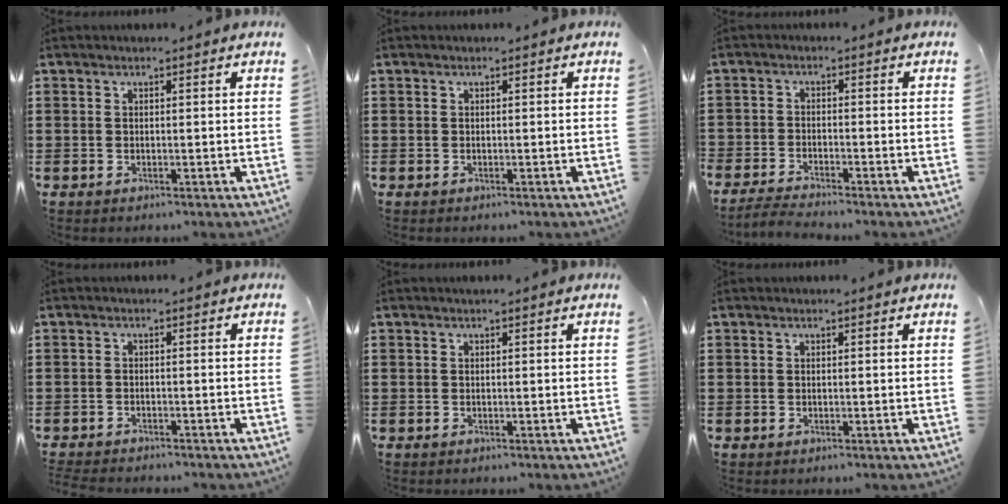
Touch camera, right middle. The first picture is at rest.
{"total": 0.0}
{"total": 2.9, "force": [-2.8, 0.0, 0.5], "torque": [-0.018, 0.001, -0.061]}
{"total": 1.6, "force": [-1.6, 0.1, 0.0], "torque": [-0.005, 0.000, -0.033]}
{"total": 0.0}
{"total": 0.0}